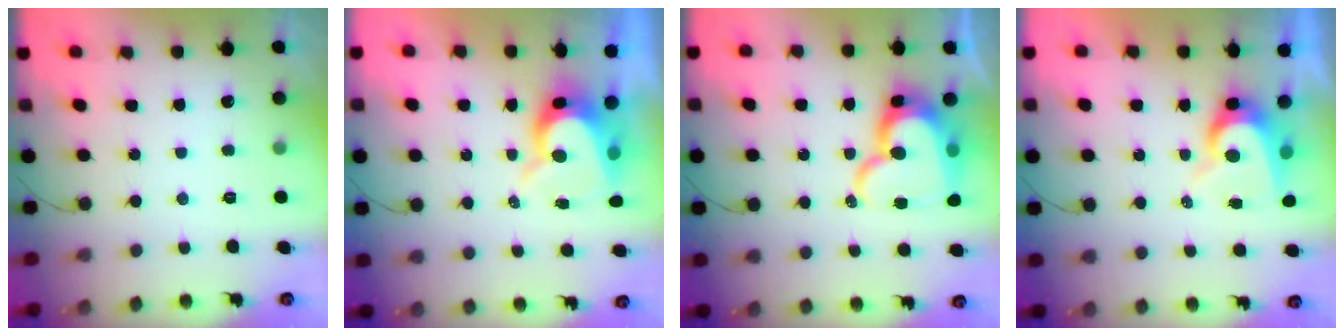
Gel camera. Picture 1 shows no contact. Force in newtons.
{"total": 9.9, "press": 9.9, "slide": 0.8}
{"total": 17.0, "press": 17.0, "slide": 1.5}
{"total": 7.3, "press": 7.3, "slide": 0.4}